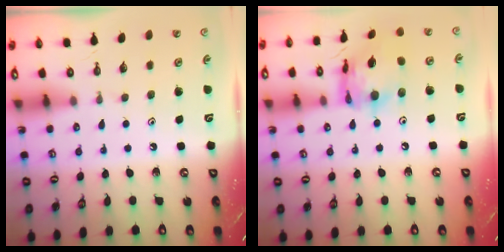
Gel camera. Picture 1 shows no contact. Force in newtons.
{"total": 14.0, "press": 14.0, "slide": 1.4}